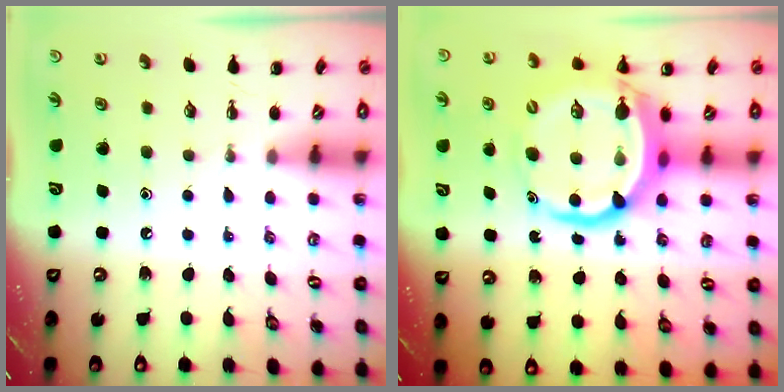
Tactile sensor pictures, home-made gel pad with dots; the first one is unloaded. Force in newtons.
{"total": 13.8, "press": 13.4, "slide": 3.5}